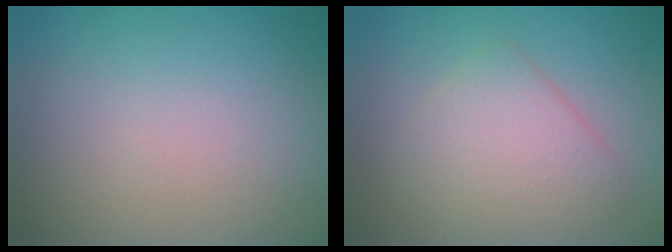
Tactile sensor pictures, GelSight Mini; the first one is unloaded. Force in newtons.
{"total": 4.1, "press": 4.1, "slide": 0.1}